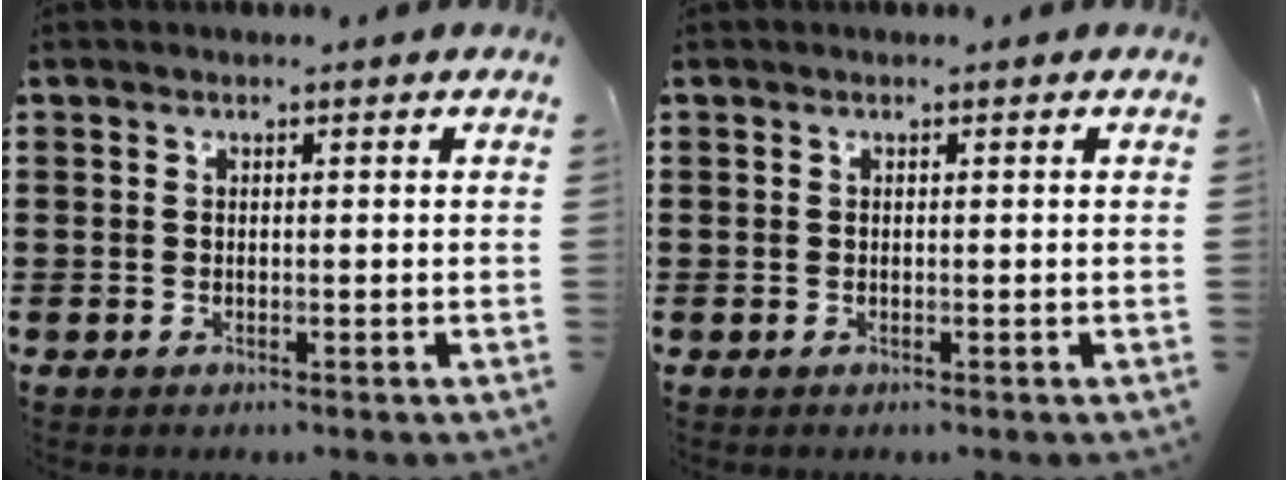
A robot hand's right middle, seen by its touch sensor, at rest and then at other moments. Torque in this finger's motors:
{"motor_torque": [0.12, -0.34, -0.02, -0.01]}